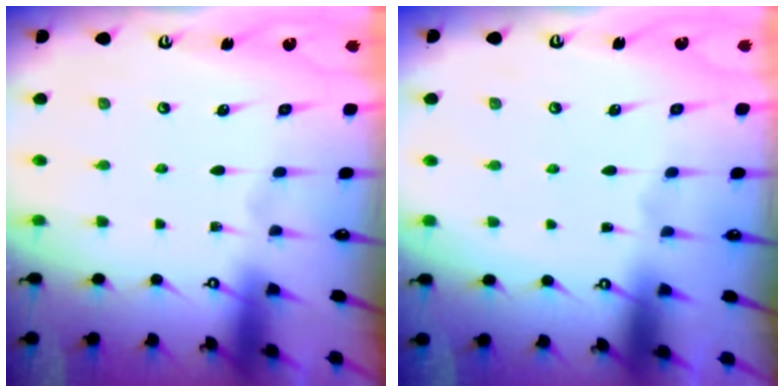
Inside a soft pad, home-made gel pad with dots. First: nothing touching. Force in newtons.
{"total": 1.2, "press": 1.2, "slide": 0.1}